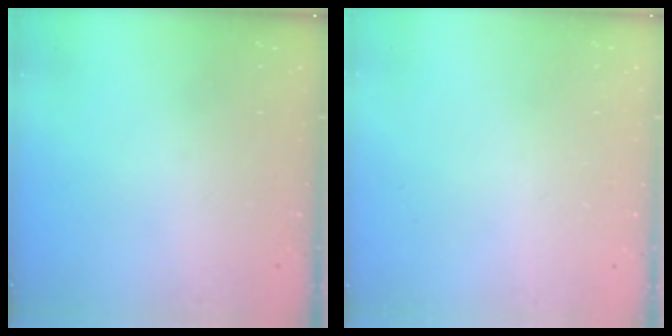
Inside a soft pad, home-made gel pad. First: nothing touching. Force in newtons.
{"total": 2.4, "press": 2.4, "slide": 0.2}